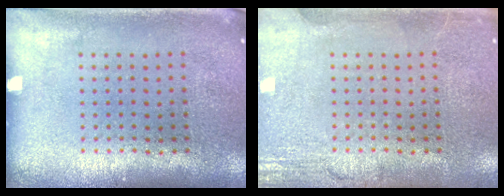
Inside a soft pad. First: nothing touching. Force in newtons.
{"total": 2.7, "press": 2.7, "slide": 0.3}